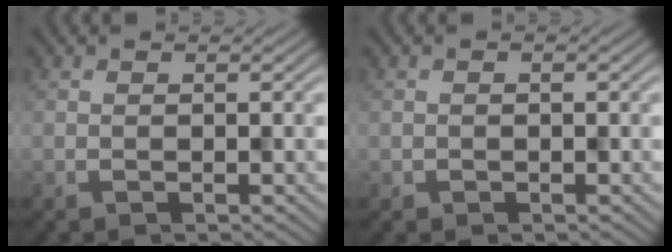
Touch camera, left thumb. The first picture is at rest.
{"total": 0.6, "force": [-0.1, 0.5, -0.2], "torque": [0.003, -0.001, -0.001]}